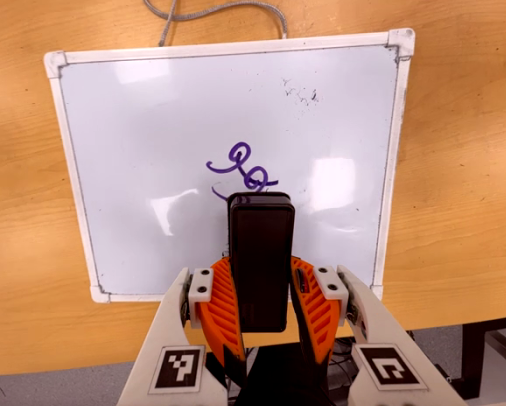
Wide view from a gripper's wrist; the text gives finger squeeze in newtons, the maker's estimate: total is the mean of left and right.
{"total": 8.0, "left": 5.6, "right": 10.5}